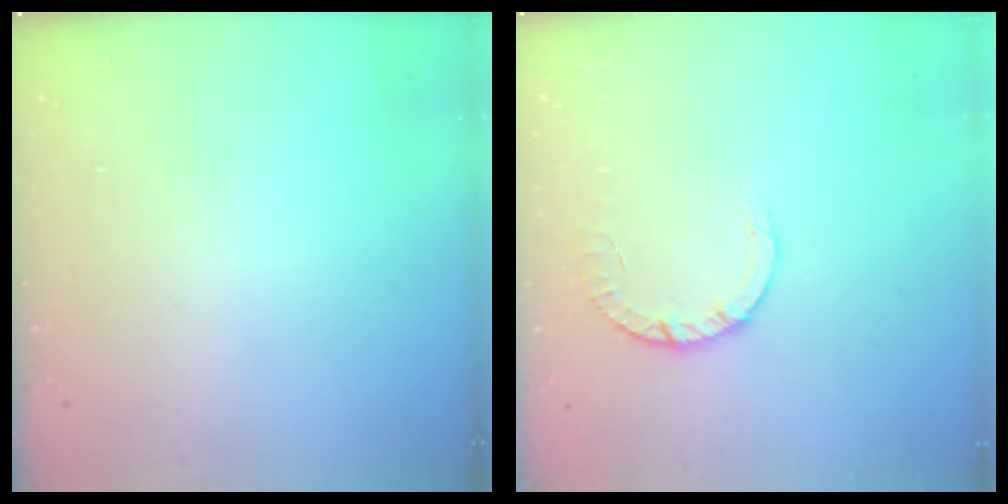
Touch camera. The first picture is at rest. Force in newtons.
{"total": 2.8, "press": 2.8, "slide": 0.4}